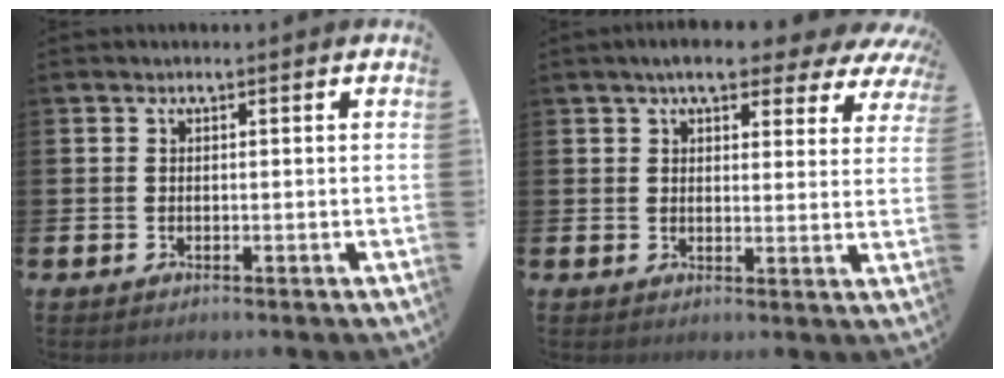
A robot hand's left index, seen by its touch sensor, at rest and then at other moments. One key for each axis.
{"total": 6.4, "fx": 5.2, "fy": 2.2, "fz": 3.0, "tx": -0.059, "ty": -0.020, "tz": 0.089}